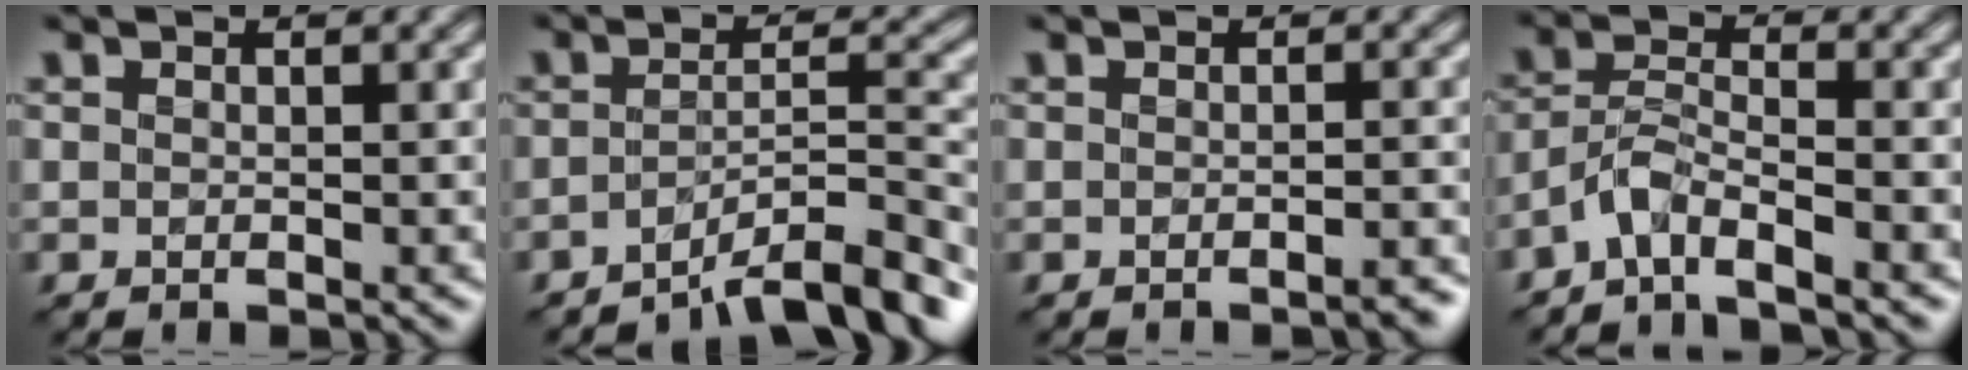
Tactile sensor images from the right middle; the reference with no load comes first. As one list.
[{"total": 6.4, "force": [-5.0, 1.2, 3.7], "torque": [-0.051, 0.011, -0.081]}, {"total": 1.5, "force": [-1.0, 0.4, 1.1], "torque": [-0.004, 0.005, -0.019]}, {"total": 2.9, "force": [-2.3, 0.5, 1.6], "torque": [-0.035, 0.010, -0.057]}]